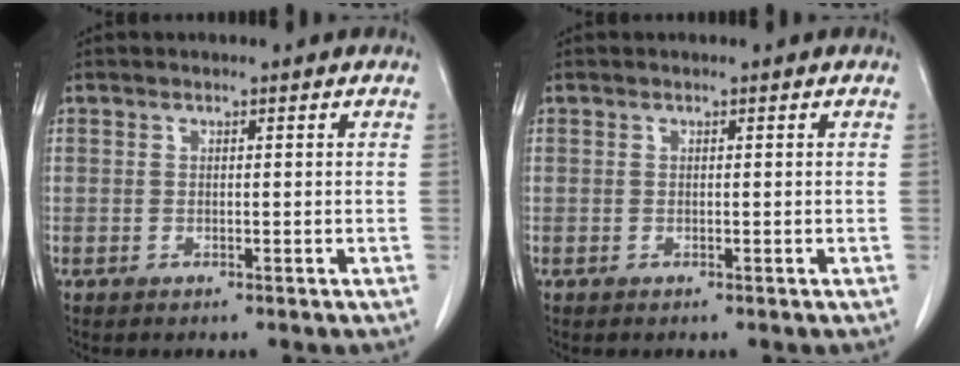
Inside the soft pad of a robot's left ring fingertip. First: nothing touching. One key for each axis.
{"total": 0.0}